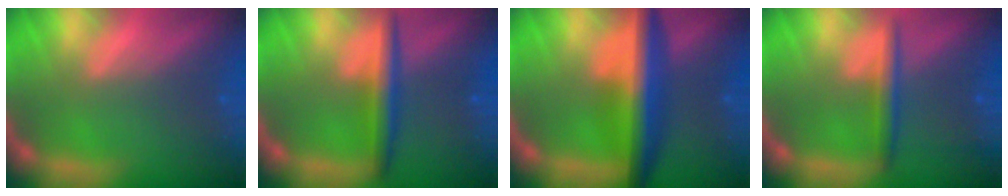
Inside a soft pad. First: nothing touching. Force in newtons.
{"total": 3.5}
{"total": 7.1}
{"total": 2.4}